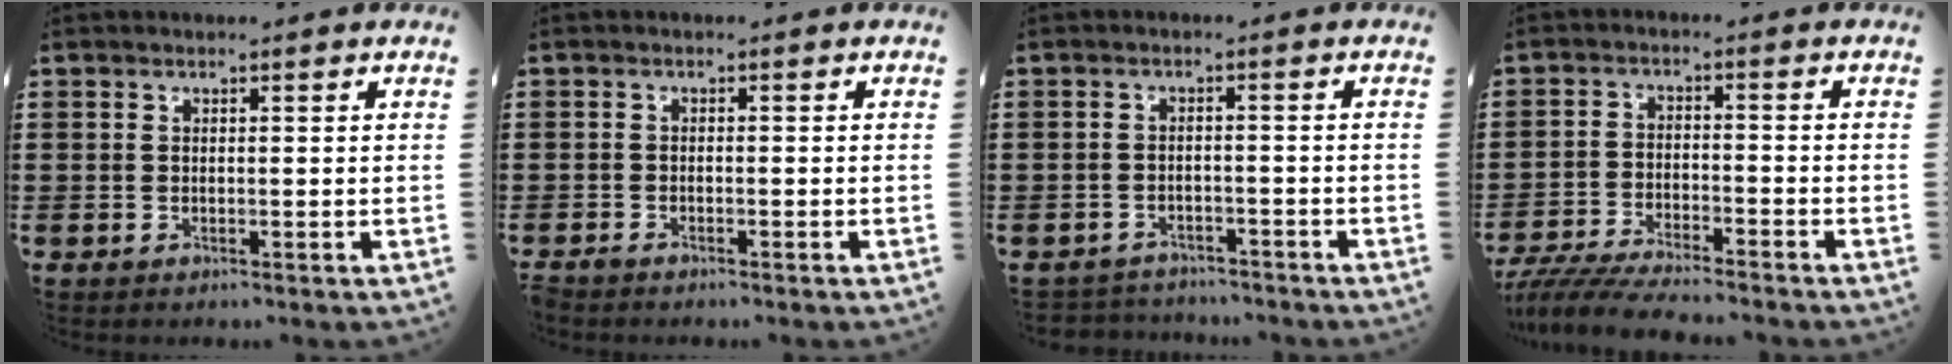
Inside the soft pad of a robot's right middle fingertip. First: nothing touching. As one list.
[{"total": 0.9, "force": [-0.9, 0.2, 0.1], "torque": [-0.005, 0.000, -0.019]}, {"total": 2.6, "force": [-2.5, 0.4, -0.3], "torque": [-0.003, -0.002, -0.056]}, {"total": 5.7, "force": [-5.5, 0.3, 1.5], "torque": [-0.042, -0.007, -0.112]}]